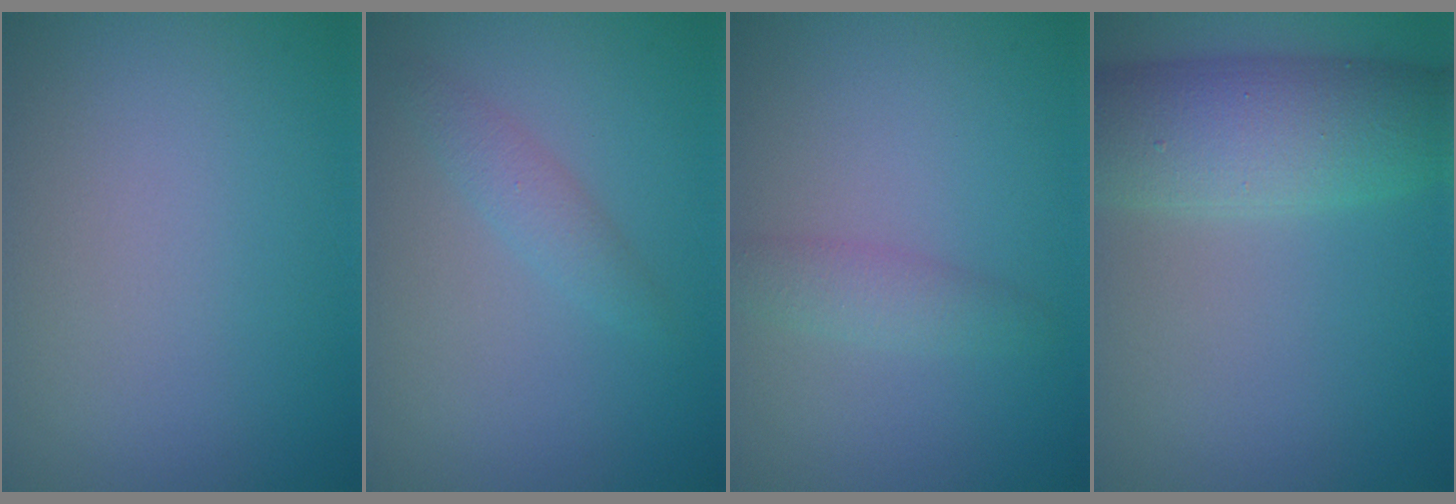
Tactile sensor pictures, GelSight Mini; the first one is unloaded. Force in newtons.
{"total": 1.5, "press": 1.5, "slide": 0.0}
{"total": 1.8, "press": 1.8, "slide": 0.1}
{"total": 7.2, "press": 7.2, "slide": 0.2}